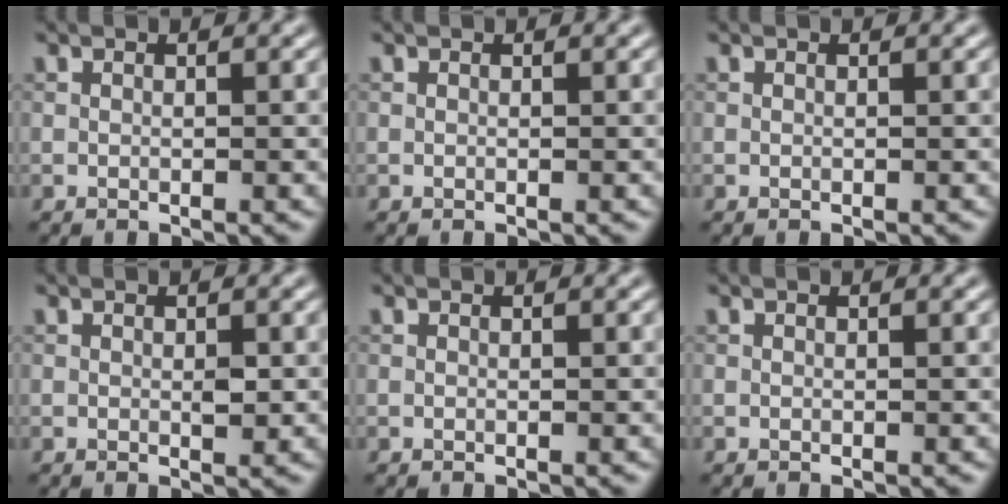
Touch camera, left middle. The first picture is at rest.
{"total": 0.0}
{"total": 0.0}
{"total": 0.8, "force": [-0.1, 0.4, 0.7], "torque": [-0.011, -0.004, -0.001]}
{"total": 0.0}
{"total": 0.0}